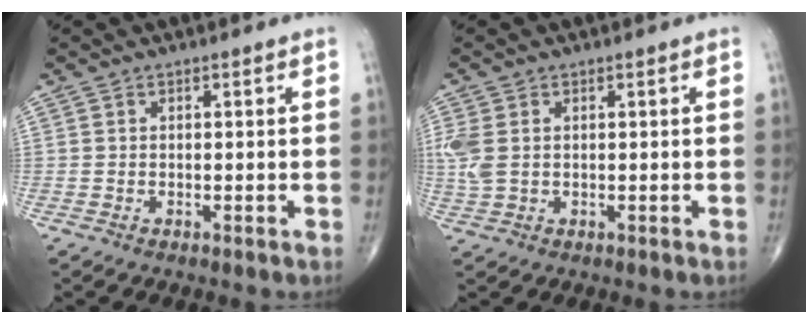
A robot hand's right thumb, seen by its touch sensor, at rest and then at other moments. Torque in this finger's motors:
{"motor_torque": [0.06, 0.08, 0.59, 0.20, 0.07]}